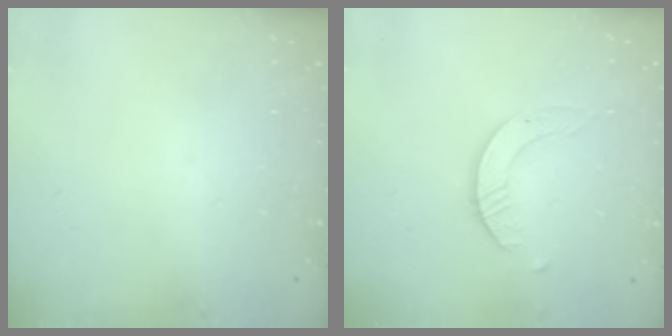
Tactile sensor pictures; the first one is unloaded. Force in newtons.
{"total": 2.6, "press": 2.6, "slide": 0.3}